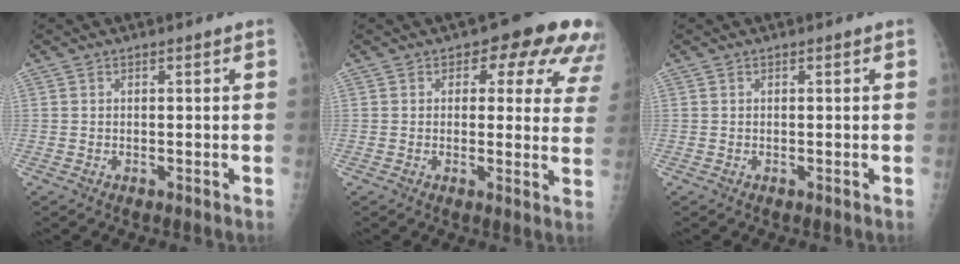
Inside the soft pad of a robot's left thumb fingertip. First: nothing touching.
{"total": 12.7, "force": [6.8, 6.6, 8.5], "torque": [-0.041, -0.024, 0.058]}
{"total": 0.0}